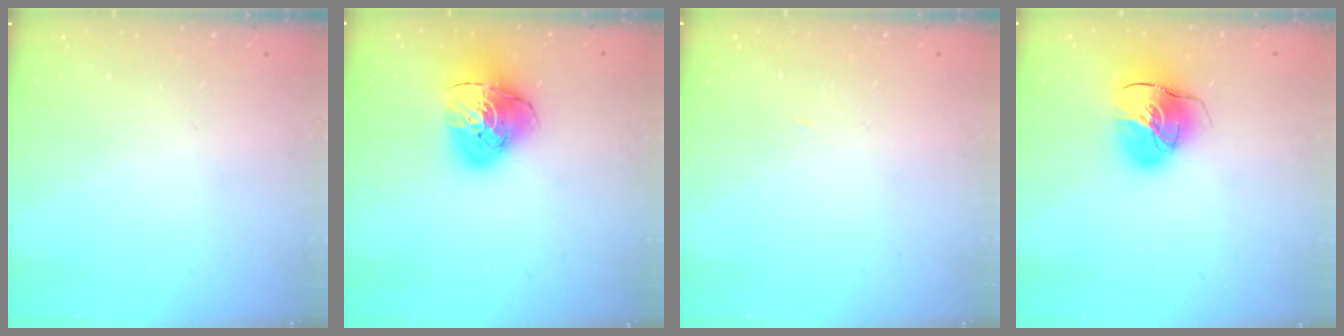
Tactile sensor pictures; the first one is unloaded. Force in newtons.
{"total": 14.1, "press": 14.0, "slide": 1.7}
{"total": 1.3, "press": 1.3, "slide": 0.0}
{"total": 14.5, "press": 14.4, "slide": 2.0}